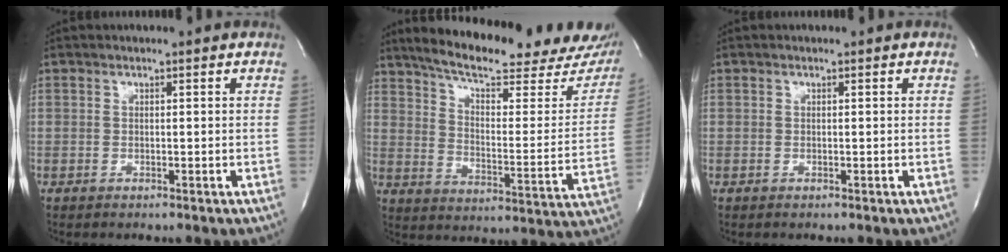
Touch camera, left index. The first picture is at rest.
{"total": 26.5, "force": [22.4, 4.6, 13.3], "torque": [-0.202, -0.052, 0.290]}
{"total": 0.0}